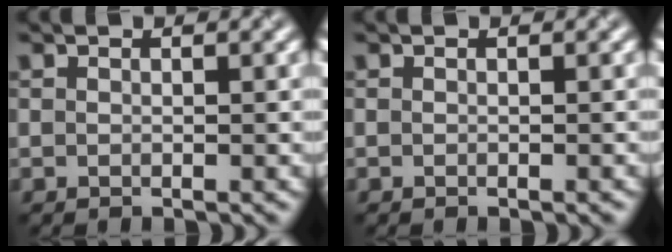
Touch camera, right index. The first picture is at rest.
{"total": 0.0}